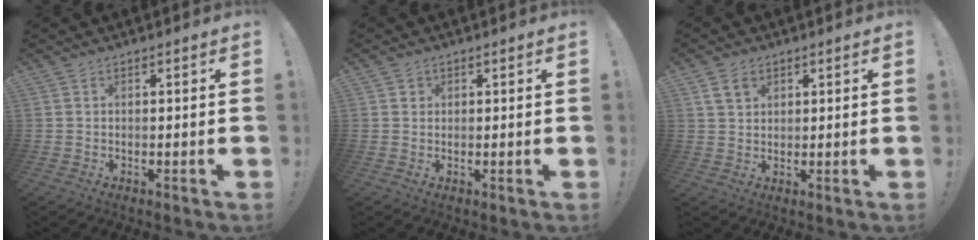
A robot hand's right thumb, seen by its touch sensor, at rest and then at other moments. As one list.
[{"total": 1.1, "force": [0.5, 0.9, 0.1], "torque": [0.000, 0.000, 0.009]}, {"total": 4.9, "force": [2.6, 3.5, 2.3], "torque": [-0.034, -0.004, 0.049]}]